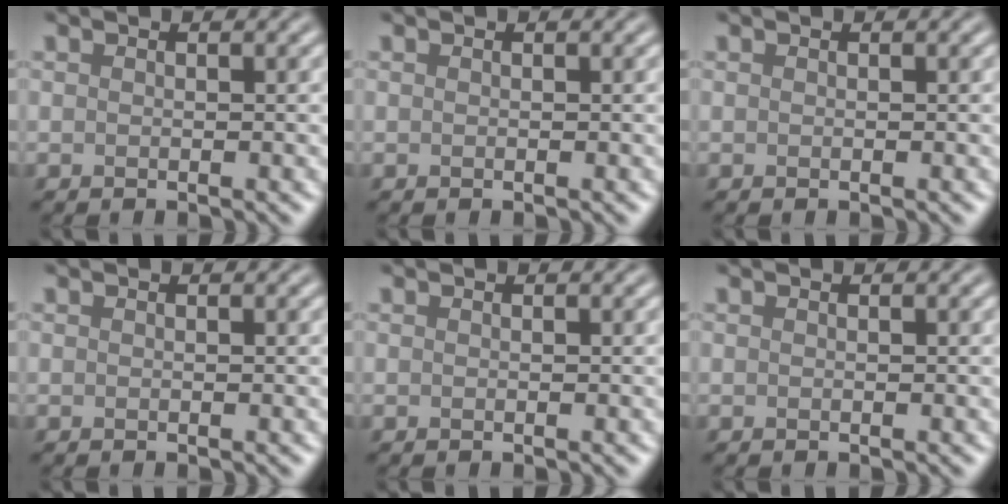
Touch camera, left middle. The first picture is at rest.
{"total": 0.0}
{"total": 0.0}
{"total": 0.0}
{"total": 0.0}
{"total": 0.0}